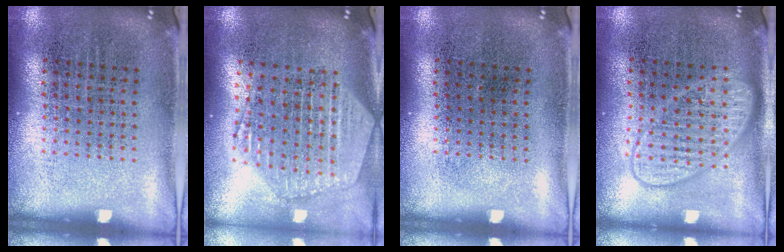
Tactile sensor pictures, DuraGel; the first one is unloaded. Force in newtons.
{"total": 2.5, "press": 2.1, "slide": 1.3}
{"total": 0.0}
{"total": 3.1, "press": 3.0, "slide": 0.4}